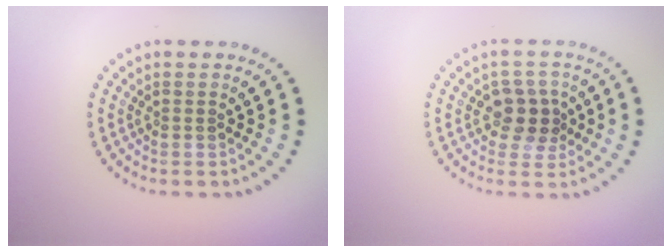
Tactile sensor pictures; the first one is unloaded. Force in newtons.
{"total": 3.4, "press": 3.2, "slide": 1.3}